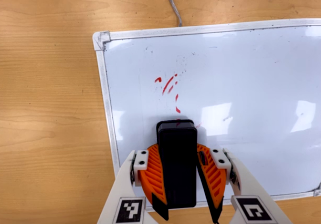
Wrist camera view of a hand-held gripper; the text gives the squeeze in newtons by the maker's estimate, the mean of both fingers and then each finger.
{"total": 11.2, "left": 10.3, "right": 12.1}